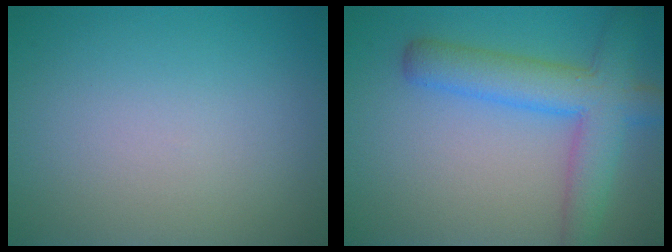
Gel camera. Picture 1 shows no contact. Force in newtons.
{"total": 5.3, "press": 5.3, "slide": 0.3}